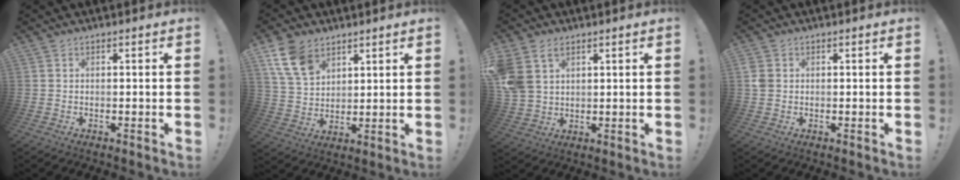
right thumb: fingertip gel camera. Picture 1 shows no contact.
{"total": 11.7, "force": [7.0, 7.3, 5.9], "torque": [-0.114, -0.023, 0.140]}
{"total": 8.0, "force": [4.1, 5.6, 4.1], "torque": [-0.080, -0.009, 0.085]}
{"total": 2.7, "force": [0.4, 2.2, 1.6], "torque": [-0.023, 0.003, 0.007]}